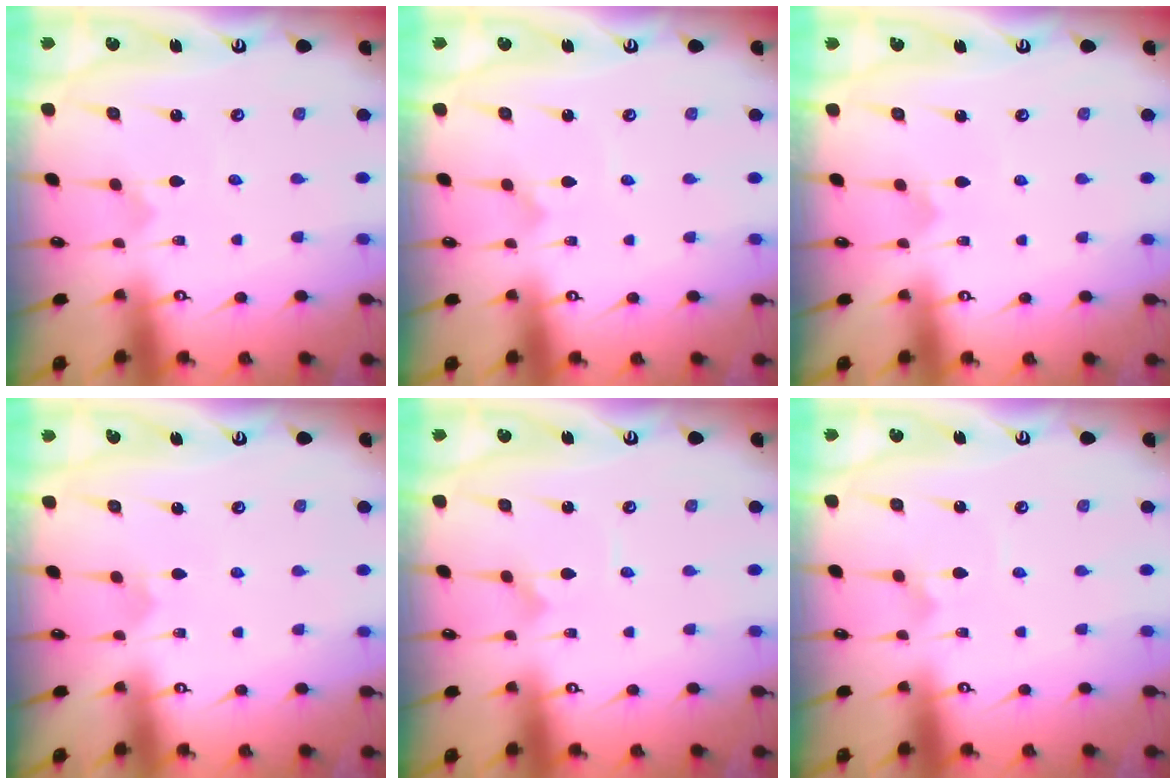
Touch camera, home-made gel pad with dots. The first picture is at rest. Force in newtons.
{"total": 0.9, "press": 0.9, "slide": 0.1}
{"total": 3.3, "press": 3.3, "slide": 0.1}
{"total": 3.0, "press": 3.0, "slide": 0.2}
{"total": 1.0, "press": 1.0, "slide": 0.0}
{"total": 2.3, "press": 2.3, "slide": 0.0}